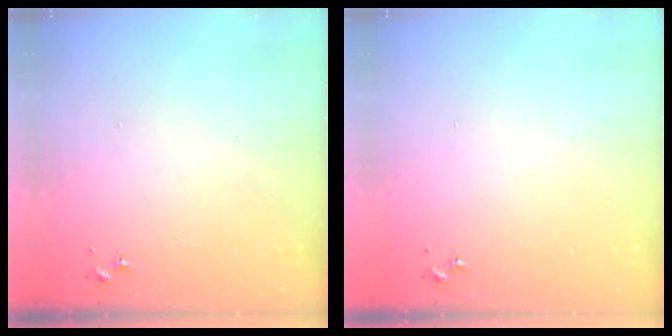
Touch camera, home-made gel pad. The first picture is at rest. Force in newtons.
{"total": 0.0}